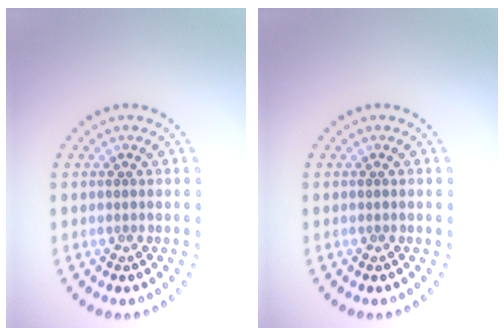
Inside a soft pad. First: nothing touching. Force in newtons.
{"total": 0.0}